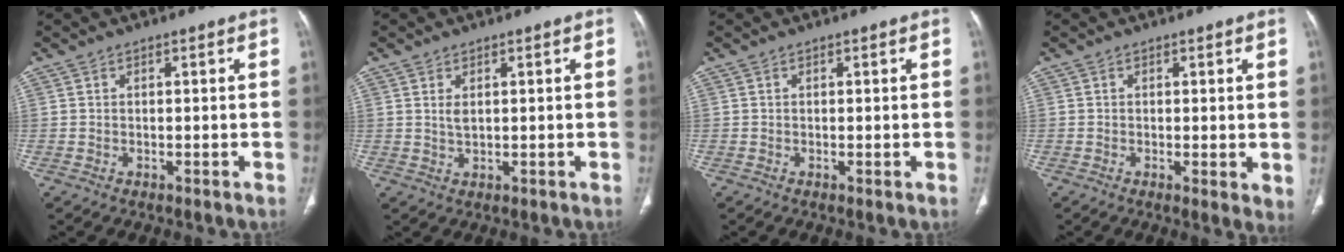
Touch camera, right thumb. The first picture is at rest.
{"total": 1.9, "force": [0.6, 1.0, 1.5], "torque": [-0.031, -0.004, 0.017]}
{"total": 0.0}
{"total": 3.1, "force": [-0.1, 0.9, 2.9], "torque": [-0.047, -0.012, -0.004]}